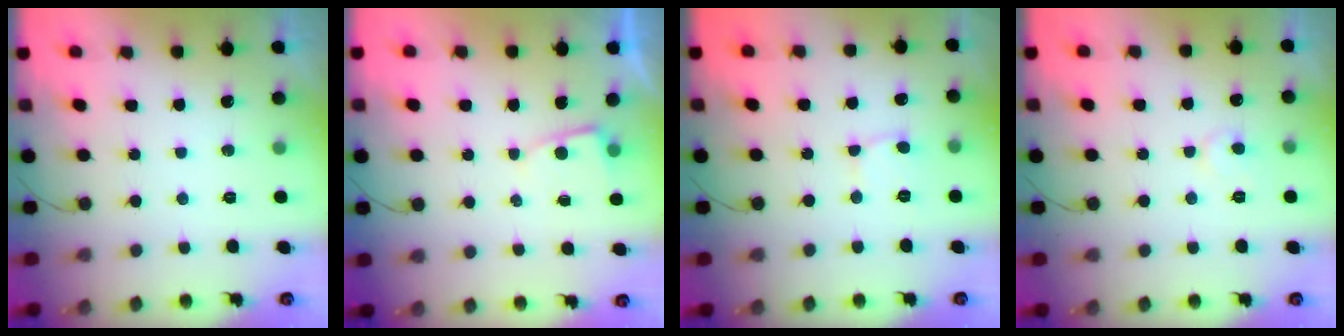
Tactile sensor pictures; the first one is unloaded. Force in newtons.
{"total": 2.5, "press": 2.4, "slide": 0.4}
{"total": 2.6, "press": 2.6, "slide": 0.1}
{"total": 5.6, "press": 5.6, "slide": 0.4}